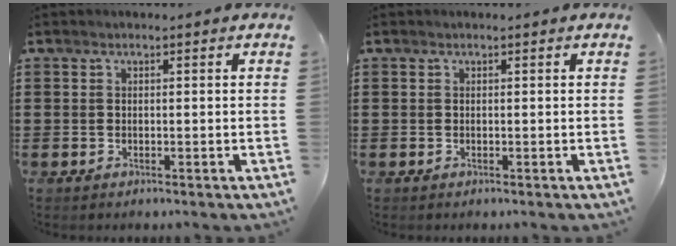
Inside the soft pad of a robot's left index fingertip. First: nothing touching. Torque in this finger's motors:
{"motor_torque": [0.00, 0.00, 0.00, 0.00]}